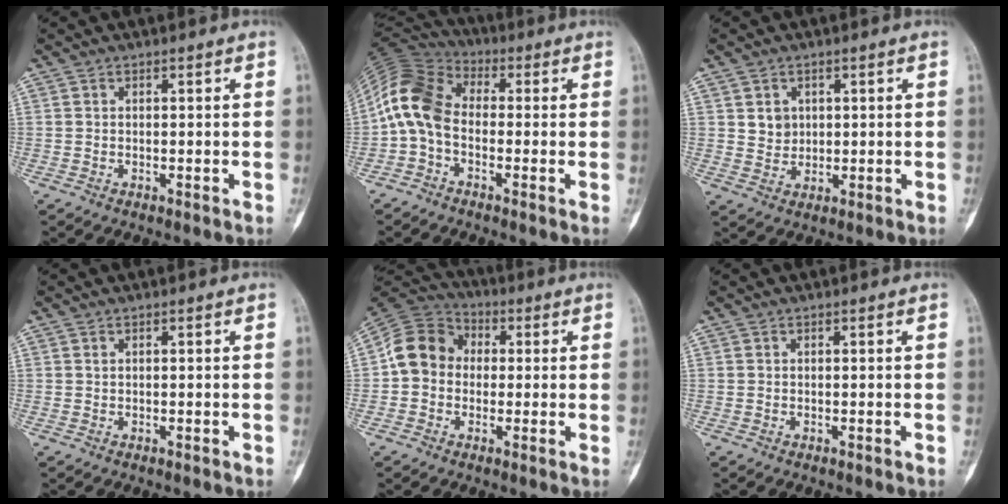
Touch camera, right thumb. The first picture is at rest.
{"total": 11.4, "force": [-1.4, 7.9, 8.1], "torque": [-0.158, 0.035, -0.048]}
{"total": 3.7, "force": [1.1, 3.2, 1.5], "torque": [-0.006, -0.006, 0.023]}
{"total": 0.0}
{"total": 10.6, "force": [0.1, 9.1, 5.5], "torque": [-0.082, 0.031, -0.012]}
{"total": 0.0}